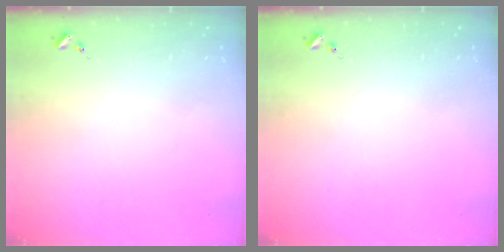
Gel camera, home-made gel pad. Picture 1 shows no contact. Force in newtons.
{"total": 0.0}